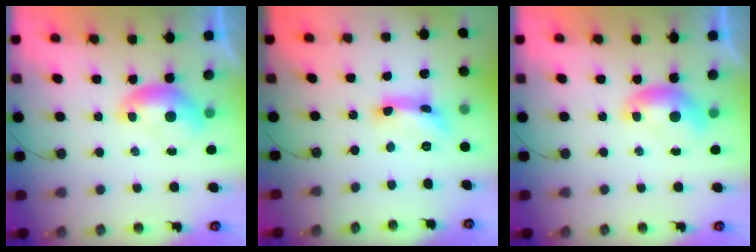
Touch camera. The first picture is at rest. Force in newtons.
{"total": 6.9, "press": 6.9, "slide": 0.3}
{"total": 0.0}